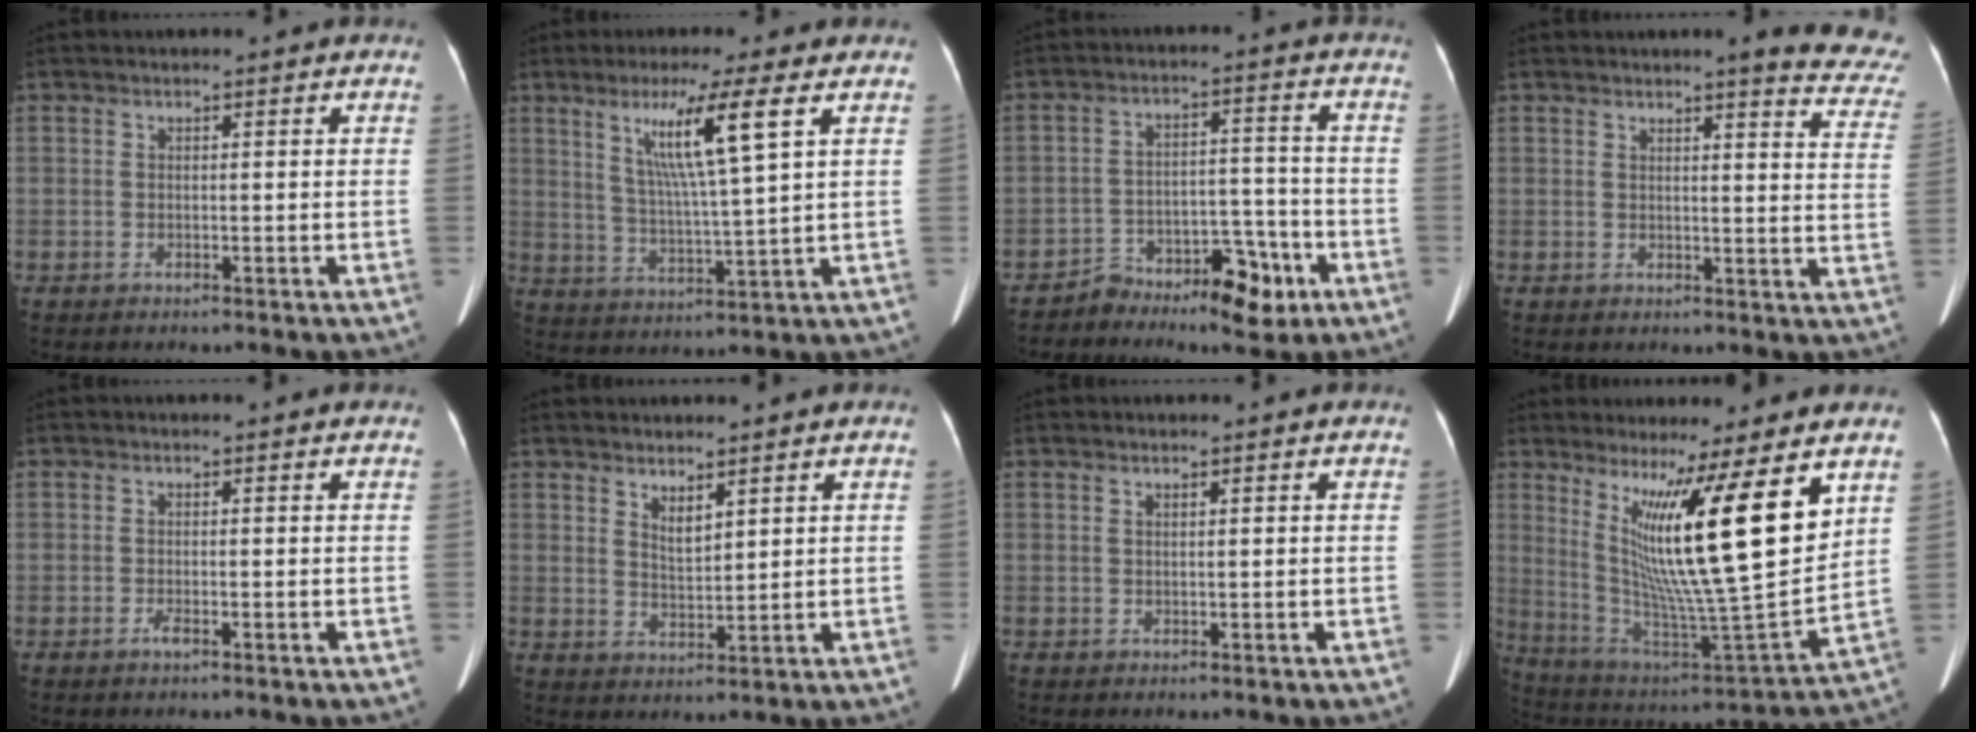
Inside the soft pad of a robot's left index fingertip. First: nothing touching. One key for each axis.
{"total": 9.8, "fx": 4.3, "fy": -1.0, "fz": 8.7, "tx": -0.162, "ty": -0.005, "tz": 0.082}
{"total": 7.3, "fx": -5.5, "fy": 3.2, "fz": 3.6, "tx": -0.042, "ty": 0.017, "tz": -0.085}
{"total": 11.5, "fx": 10.1, "fy": 1.0, "fz": 5.5, "tx": -0.035, "ty": -0.059, "tz": 0.081}
{"total": 0.9, "fx": -0.6, "fy": 0.0, "fz": 0.7, "tx": -0.010, "ty": -0.008, "tz": -0.012}
{"total": 2.8, "fx": 2.0, "fy": 0.8, "fz": 1.8, "tx": -0.035, "ty": -0.018, "tz": 0.044}
{"total": 0.0}
{"total": 18.2, "fx": 7.9, "fy": -0.4, "fz": 16.4, "tx": -0.290, "ty": -0.031, "tz": 0.141}